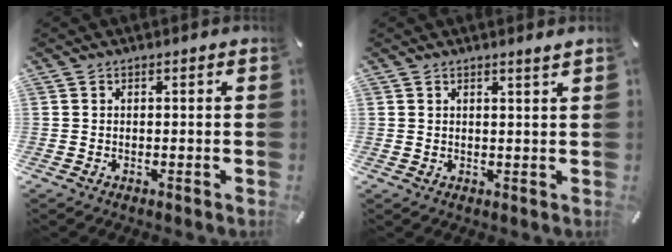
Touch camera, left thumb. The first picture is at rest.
{"total": 1.6, "force": [1.5, -0.3, 0.5], "torque": [-0.010, -0.004, 0.027]}